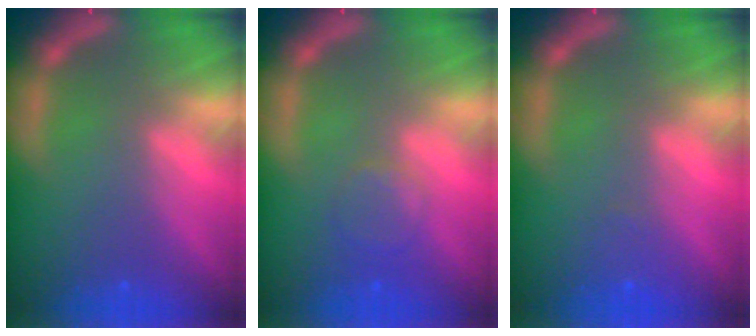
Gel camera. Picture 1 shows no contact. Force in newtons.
{"total": 2.4}
{"total": 1.0}